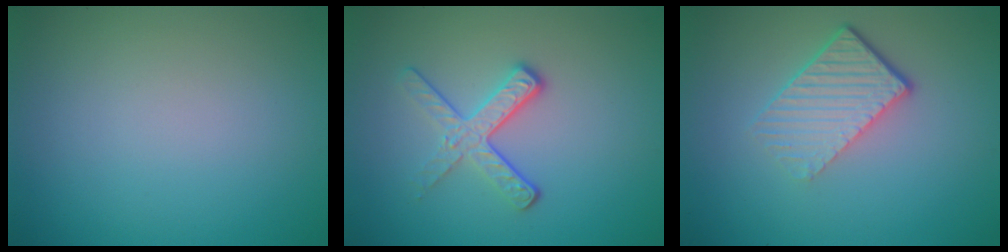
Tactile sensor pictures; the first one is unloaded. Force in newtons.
{"total": 3.2, "press": 2.4, "slide": 2.1}
{"total": 4.3, "press": 2.9, "slide": 3.1}